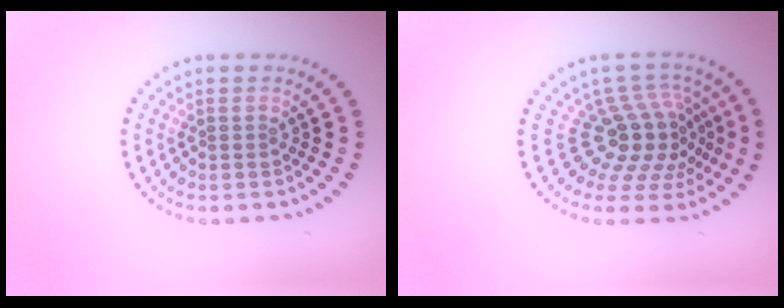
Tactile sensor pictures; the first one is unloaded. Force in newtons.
{"total": 5.1, "press": 3.6, "slide": 3.6}